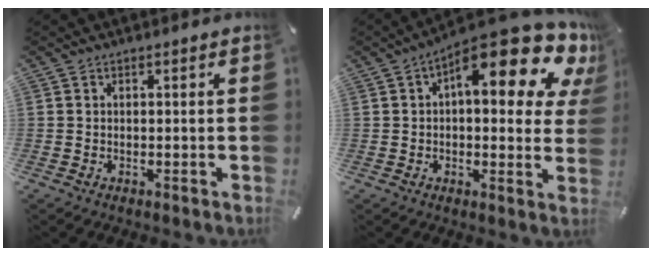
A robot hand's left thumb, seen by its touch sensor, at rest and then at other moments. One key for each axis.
{"total": 19.0, "fx": 10.2, "fy": 6.8, "fz": 14.6, "tx": -0.195, "ty": -0.084, "tz": 0.164}